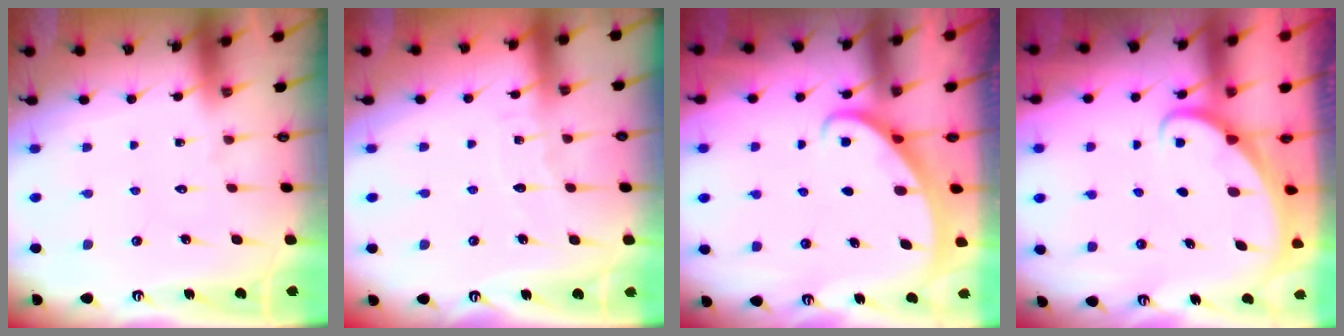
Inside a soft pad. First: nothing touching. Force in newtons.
{"total": 3.6, "press": 3.6, "slide": 0.3}
{"total": 2.3, "press": 2.3, "slide": 0.2}
{"total": 1.9, "press": 1.9, "slide": 0.1}